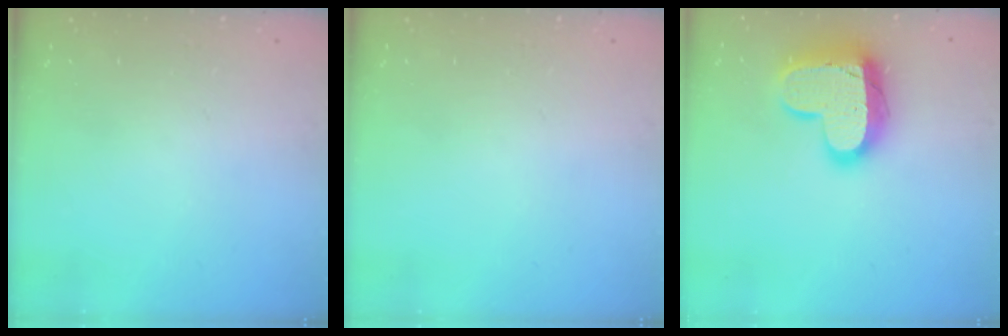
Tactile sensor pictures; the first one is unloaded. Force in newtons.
{"total": 0.0}
{"total": 16.8, "press": 16.7, "slide": 1.4}